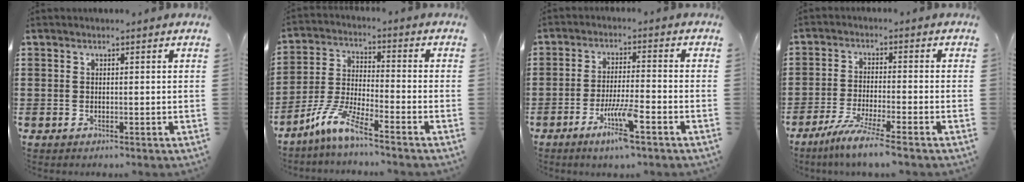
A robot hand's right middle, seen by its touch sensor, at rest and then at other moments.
{"total": 7.4, "force": [-5.8, 0.5, 4.6], "torque": [-0.108, -0.011, -0.114]}
{"total": 6.5, "force": [-3.7, 0.6, 5.3], "torque": [-0.102, -0.007, -0.067]}
{"total": 5.6, "force": [-4.6, -0.5, 3.1], "torque": [-0.069, -0.021, -0.087]}